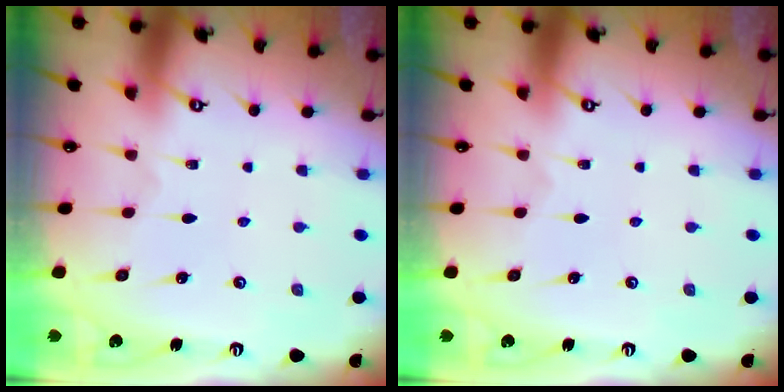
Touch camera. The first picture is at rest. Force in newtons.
{"total": 0.0}